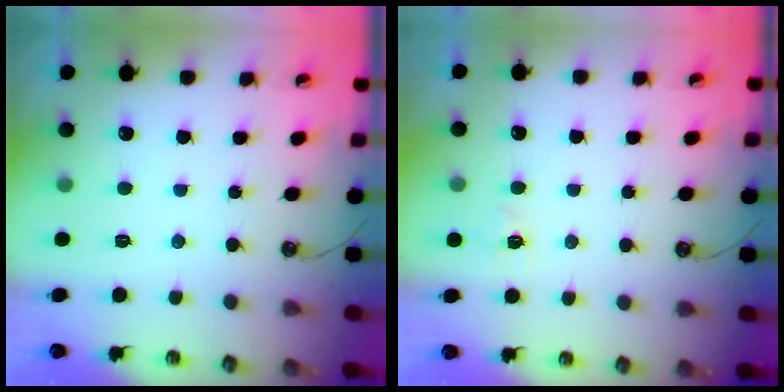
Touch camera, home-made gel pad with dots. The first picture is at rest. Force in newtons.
{"total": 3.3, "press": 3.2, "slide": 0.5}